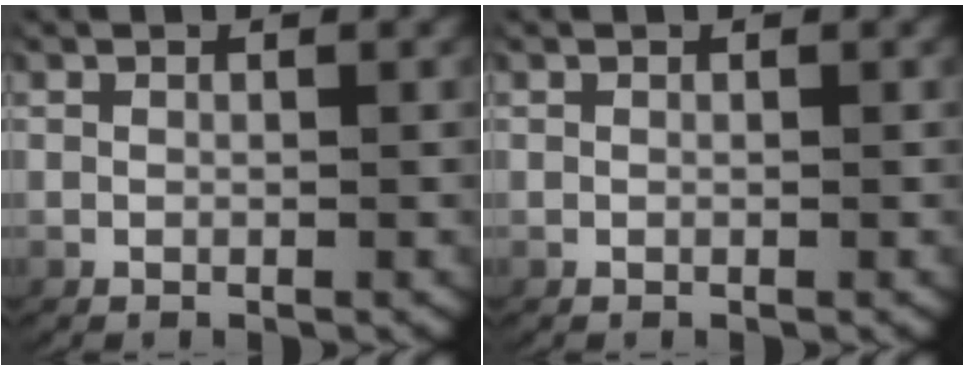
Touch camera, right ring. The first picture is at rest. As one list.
[{"total": 0.0}]